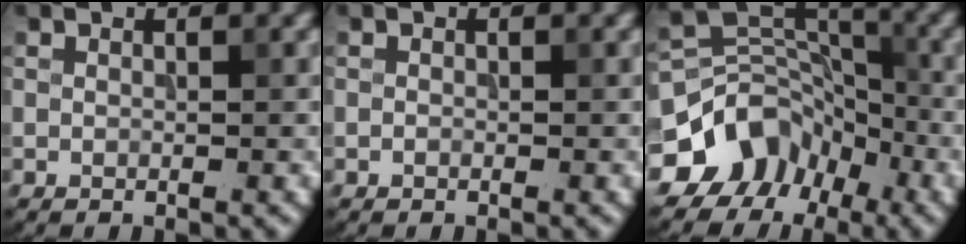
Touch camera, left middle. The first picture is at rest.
{"total": 0.0}
{"total": 9.9, "force": [-5.7, 7.4, 3.2], "torque": [-0.054, 0.023, -0.107]}